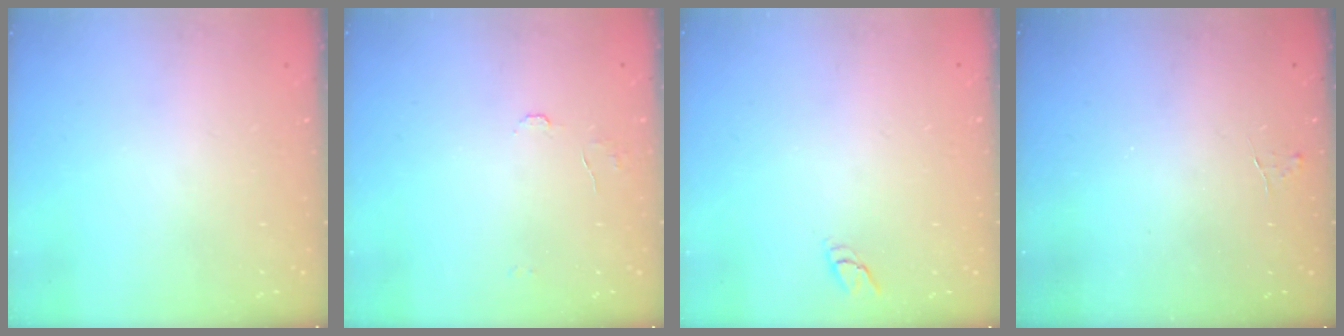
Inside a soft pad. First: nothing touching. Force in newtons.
{"total": 5.2, "press": 5.2, "slide": 0.4}
{"total": 3.6, "press": 3.6, "slide": 0.4}
{"total": 3.3, "press": 3.3, "slide": 0.4}